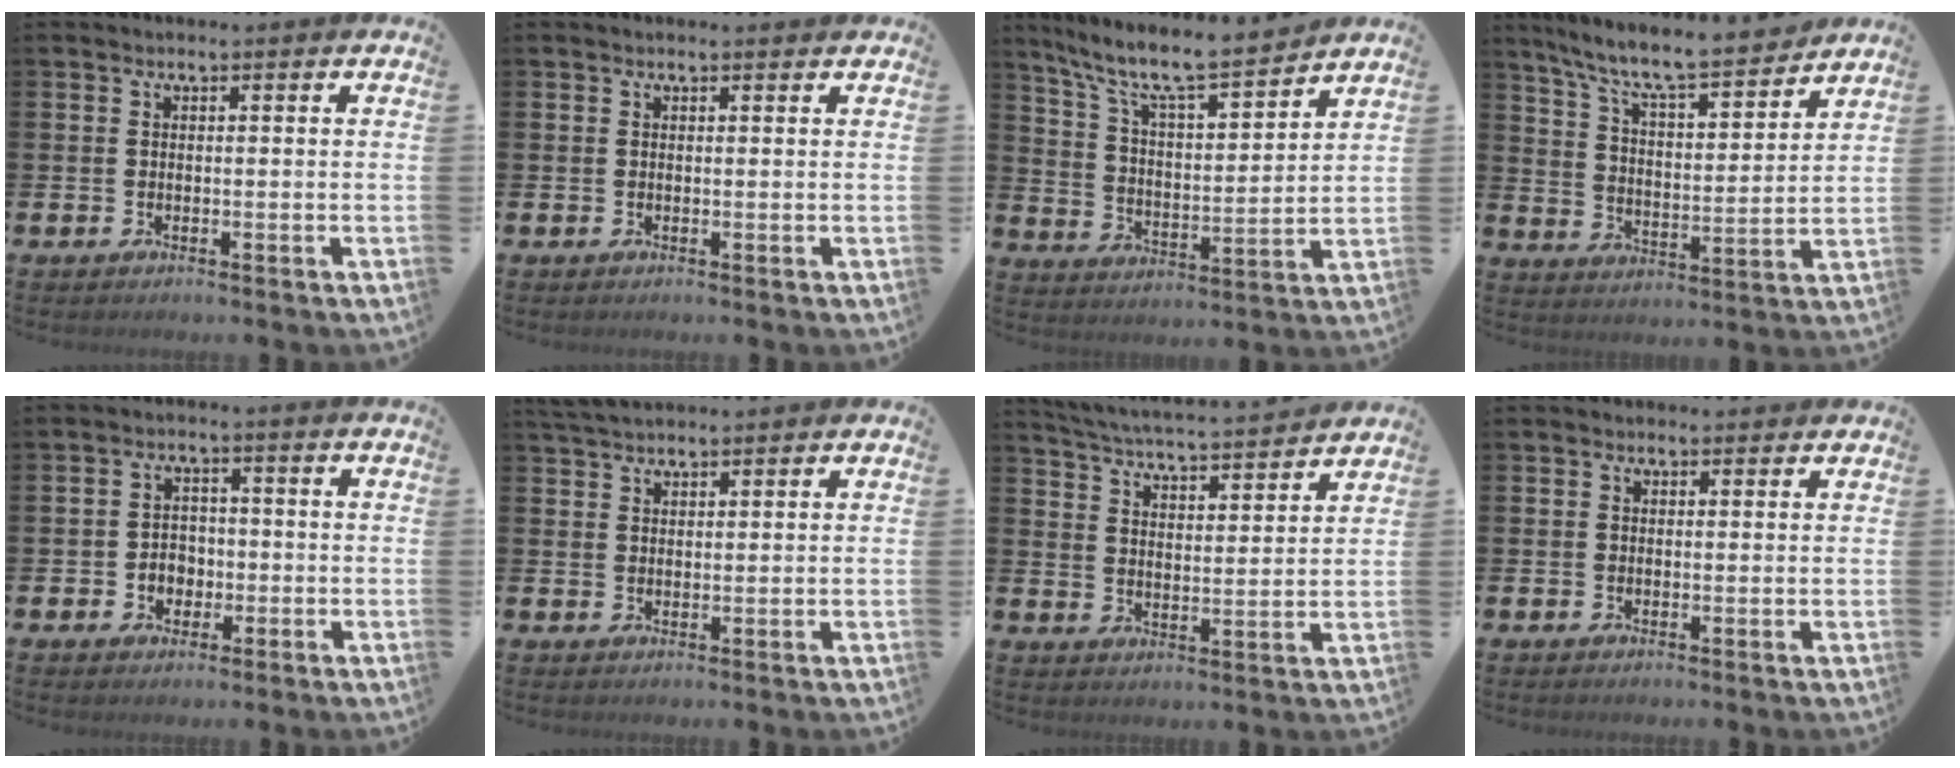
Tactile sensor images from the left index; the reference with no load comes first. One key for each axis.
{"total": 0.0}
{"total": 9.0, "fx": 8.0, "fy": 1.1, "fz": 4.0, "tx": -0.105, "ty": -0.058, "tz": 0.134}
{"total": 9.0, "fx": 8.2, "fy": 1.0, "fz": 3.6, "tx": -0.098, "ty": -0.062, "tz": 0.139}
{"total": 2.9, "fx": -0.9, "fy": 2.6, "fz": 1.1, "tx": -0.015, "ty": 0.002, "tz": -0.025}
{"total": 3.2, "fx": 3.0, "fy": 0.7, "fz": 0.9, "tx": -0.019, "ty": -0.006, "tz": 0.056}
{"total": 4.8, "fx": 4.7, "fy": 0.0, "fz": 1.0, "tx": -0.040, "ty": -0.042, "tz": 0.078}
{"total": 0.9, "fx": 0.8, "fy": 0.4, "fz": 0.1, "tx": 0.009, "ty": 0.000, "tz": 0.011}